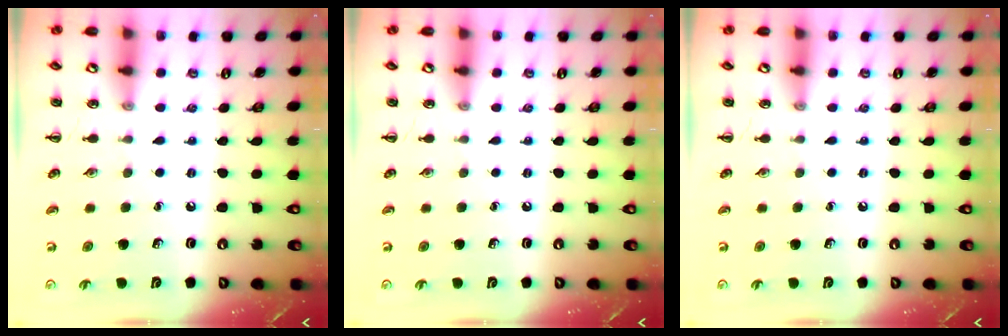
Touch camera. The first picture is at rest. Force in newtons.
{"total": 0.0}
{"total": 0.0}